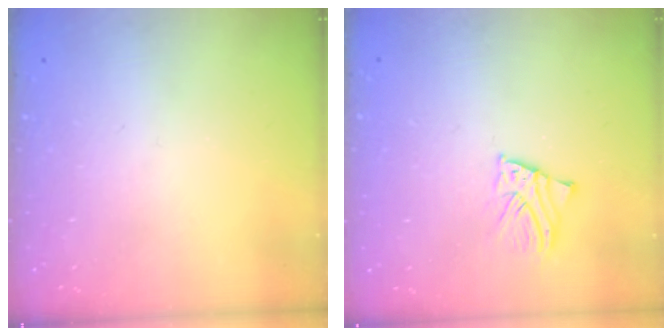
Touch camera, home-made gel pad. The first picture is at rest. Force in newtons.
{"total": 2.6, "press": 2.6, "slide": 0.1}